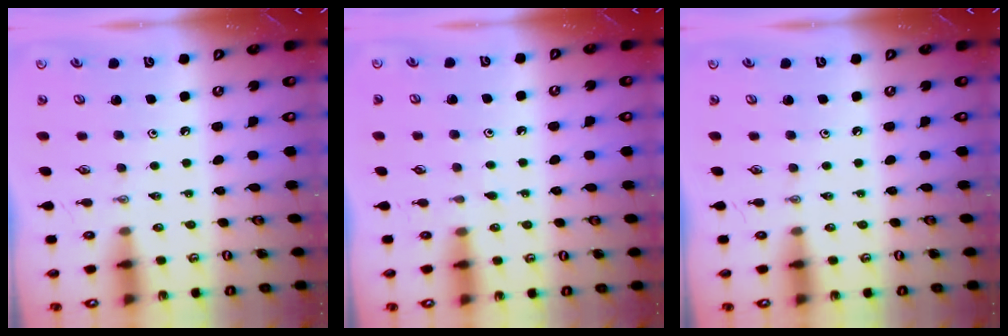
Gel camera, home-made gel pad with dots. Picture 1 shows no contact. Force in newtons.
{"total": 2.8, "press": 2.7, "slide": 0.3}
{"total": 0.0}